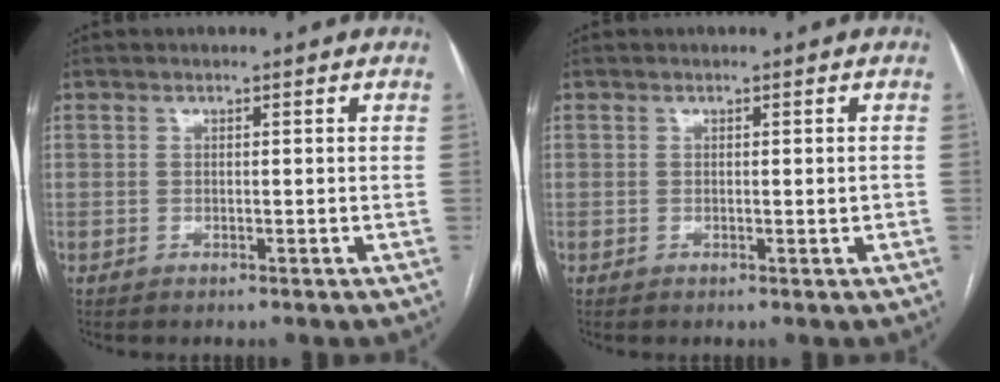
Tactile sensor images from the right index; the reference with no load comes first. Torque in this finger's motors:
{"motor_torque": [0.13, 0.41, 0.01, 0.00]}